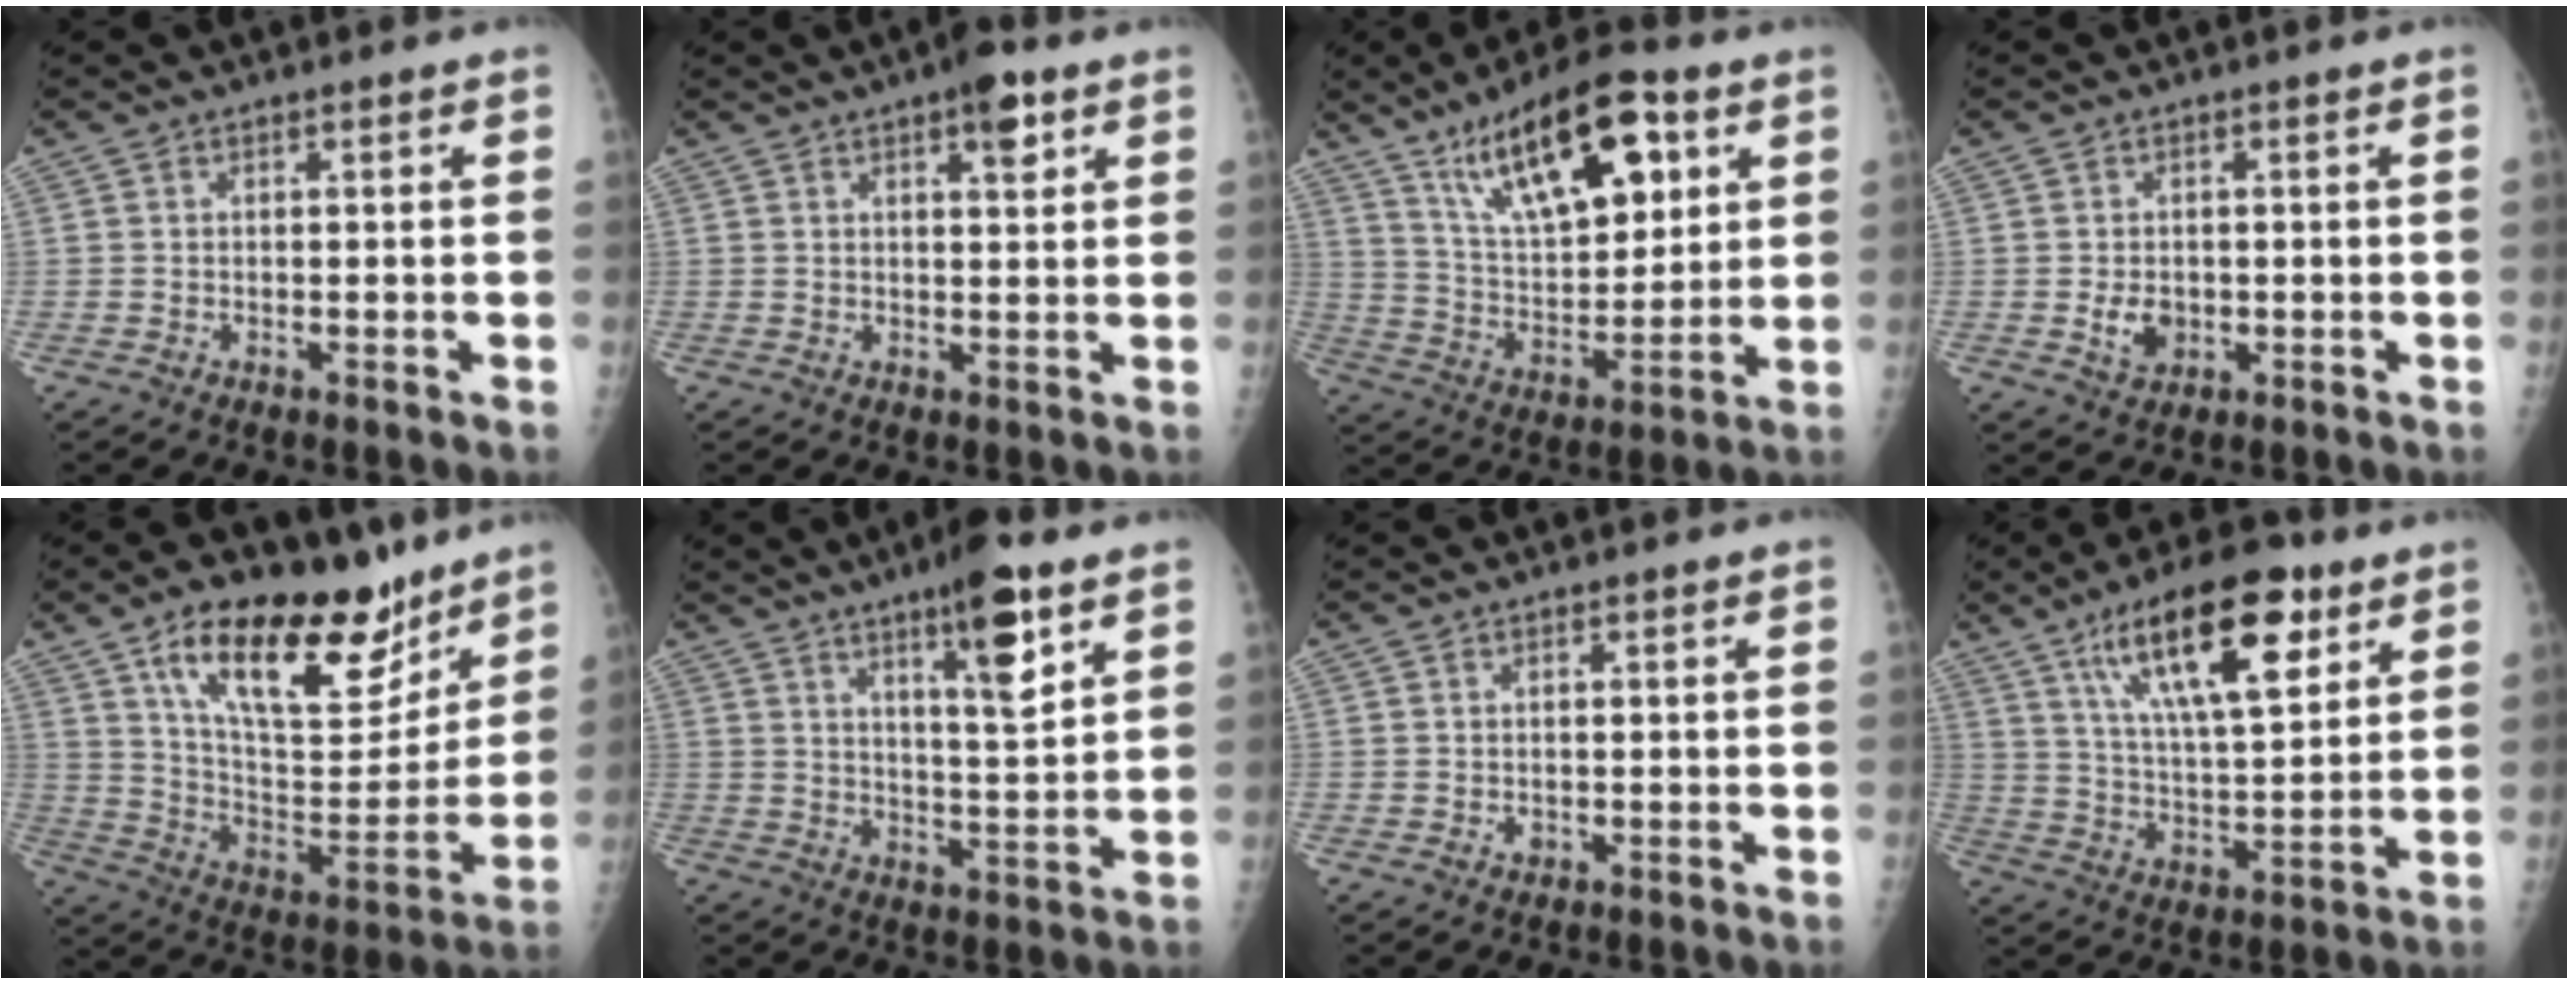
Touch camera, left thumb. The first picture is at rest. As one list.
[{"total": 5.0, "force": [2.8, 1.7, 3.8], "torque": [-0.041, -0.010, 0.035]}, {"total": 19.5, "force": [9.8, 8.2, 14.7], "torque": [-0.197, -0.038, 0.173]}, {"total": 3.8, "force": [-0.5, 2.9, 2.4], "torque": [-0.028, -0.001, 0.000]}, {"total": 24.8, "force": [15.5, 10.8, 16.1], "torque": [-0.206, -0.059, 0.257]}, {"total": 11.1, "force": [6.3, 2.2, 8.8], "torque": [-0.126, -0.039, 0.098]}, {"total": 0.7, "force": [-0.1, 0.6, 0.3], "torque": [-0.002, 0.000, 0.000]}, {"total": 19.1, "force": [10.0, 6.8, 14.7], "torque": [-0.213, -0.035, 0.172]}]